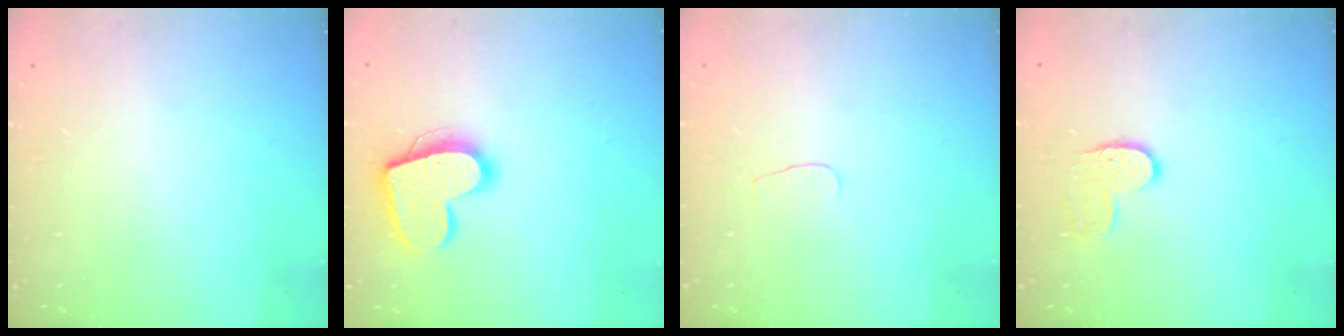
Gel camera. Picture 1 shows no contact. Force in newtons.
{"total": 16.5, "press": 16.4, "slide": 1.2}
{"total": 2.8, "press": 2.8, "slide": 0.3}
{"total": 6.8, "press": 6.8, "slide": 0.2}